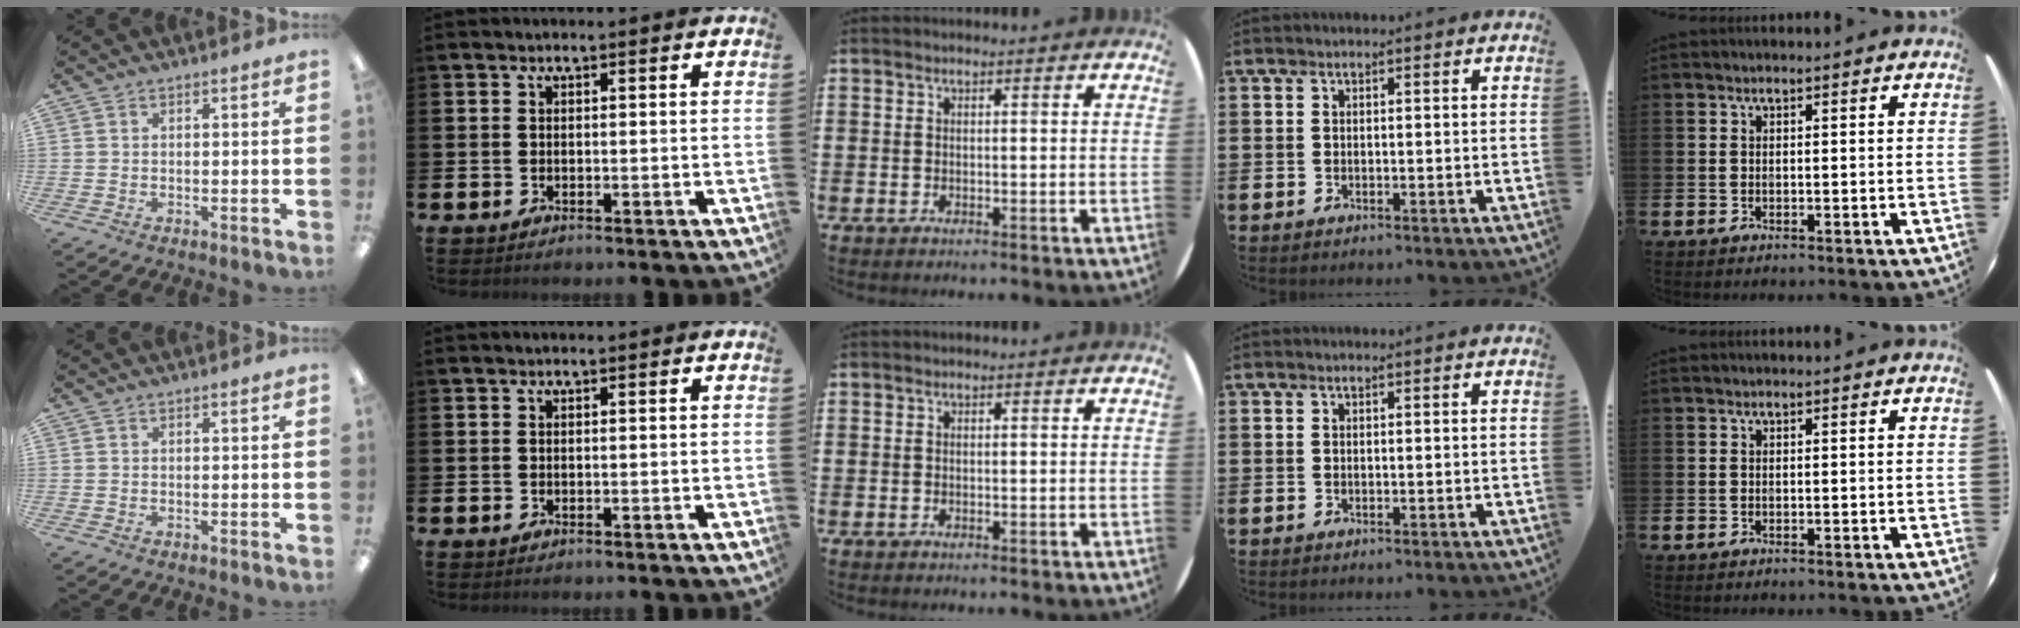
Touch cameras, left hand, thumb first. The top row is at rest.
{}